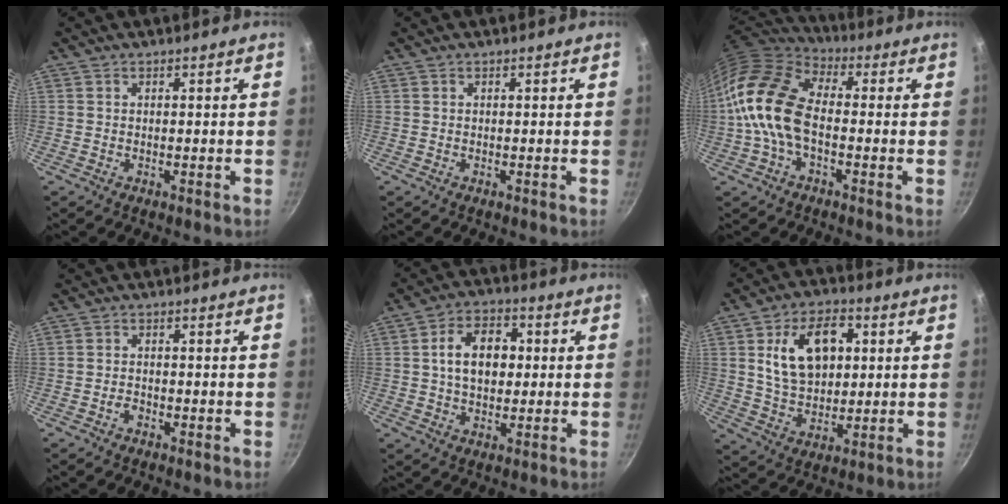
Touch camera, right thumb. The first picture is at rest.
{"total": 0.0}
{"total": 14.5, "force": [-1.7, 8.8, 11.5], "torque": [-0.206, 0.033, -0.053]}
{"total": 1.4, "force": [-0.8, 0.9, 0.7], "torque": [-0.012, 0.010, -0.015]}
{"total": 10.3, "force": [1.1, 7.1, 7.4], "torque": [-0.095, 0.014, 0.010]}
{"total": 14.7, "force": [3.4, 9.8, 10.5], "torque": [-0.147, -0.002, 0.059]}